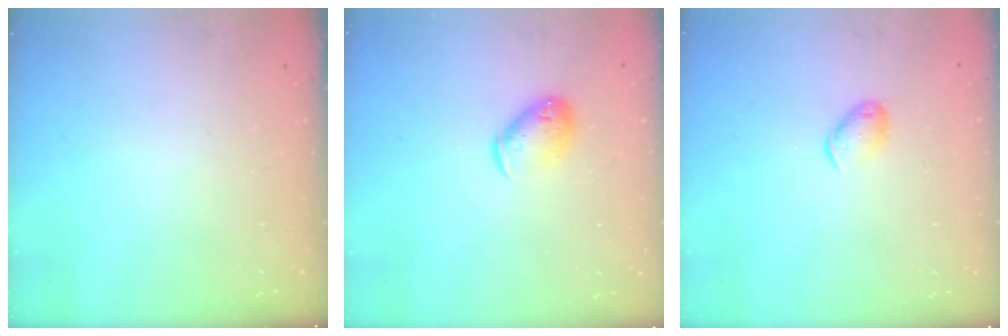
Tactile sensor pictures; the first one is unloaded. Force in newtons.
{"total": 8.2, "press": 8.1, "slide": 1.0}
{"total": 6.4, "press": 6.3, "slide": 1.1}